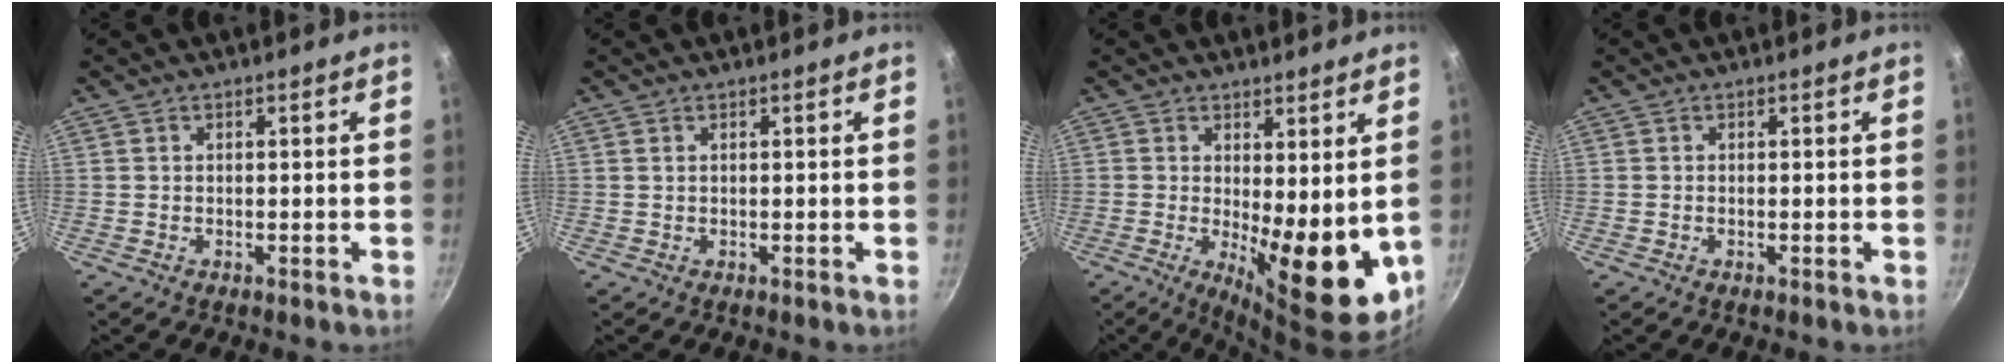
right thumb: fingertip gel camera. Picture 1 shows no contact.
{"total": 0.0}
{"total": 12.2, "force": [0.2, 4.4, 11.4], "torque": [-0.133, -0.026, 0.015]}
{"total": 0.0}